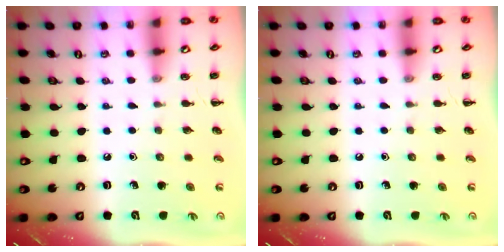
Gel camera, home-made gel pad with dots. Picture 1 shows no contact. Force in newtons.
{"total": 0.0}